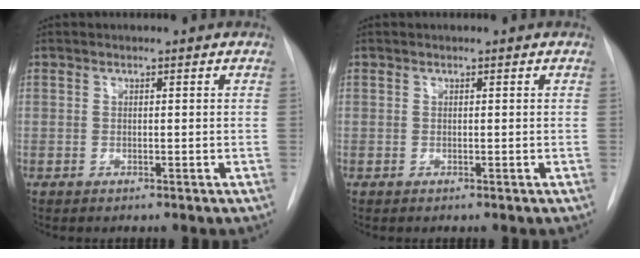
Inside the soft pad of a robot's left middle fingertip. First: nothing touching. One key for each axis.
{"total": 0.0}